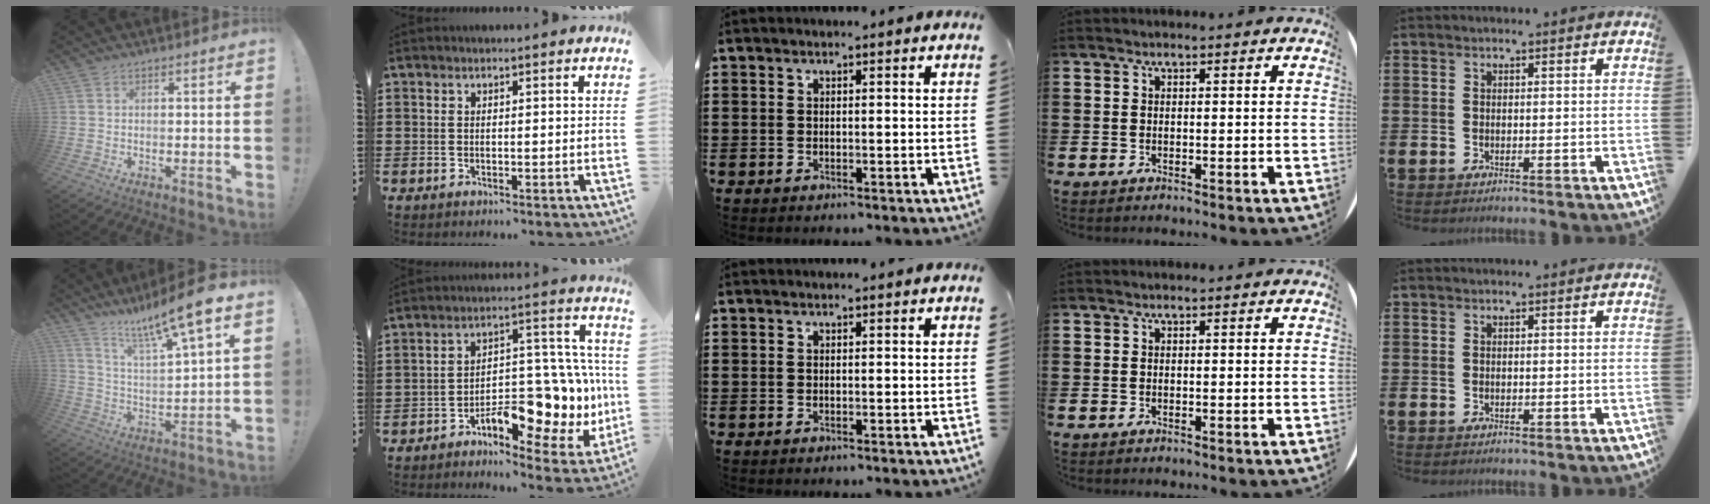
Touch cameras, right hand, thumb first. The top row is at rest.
{"thumb": {"total": 14.2, "force": [10.7, 0.7, 9.2], "torque": [-0.165, -0.077, 0.169]}, "index": {"total": 12.7, "force": [-4.1, 7.2, 9.7], "torque": [-0.109, -0.005, -0.066]}}